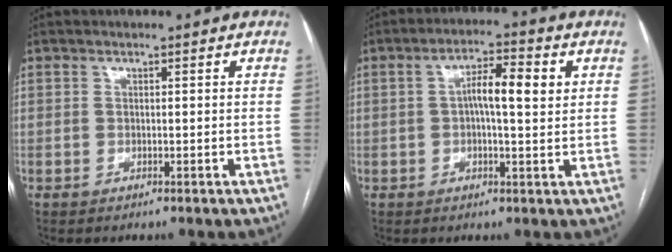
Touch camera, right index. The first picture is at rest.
{"total": 7.1, "force": [1.3, 1.5, 6.8], "torque": [-0.120, 0.019, 0.018]}